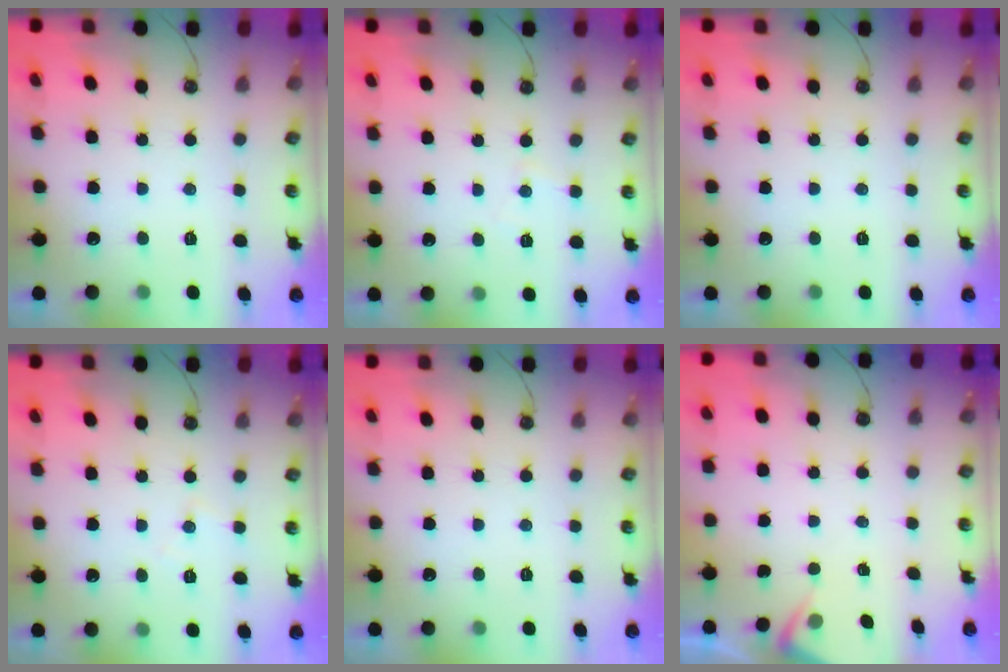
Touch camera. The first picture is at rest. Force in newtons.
{"total": 4.0, "press": 3.9, "slide": 0.6}
{"total": 0.0}
{"total": 4.7, "press": 4.6, "slide": 0.9}
{"total": 0.0}
{"total": 2.8, "press": 2.8, "slide": 0.5}